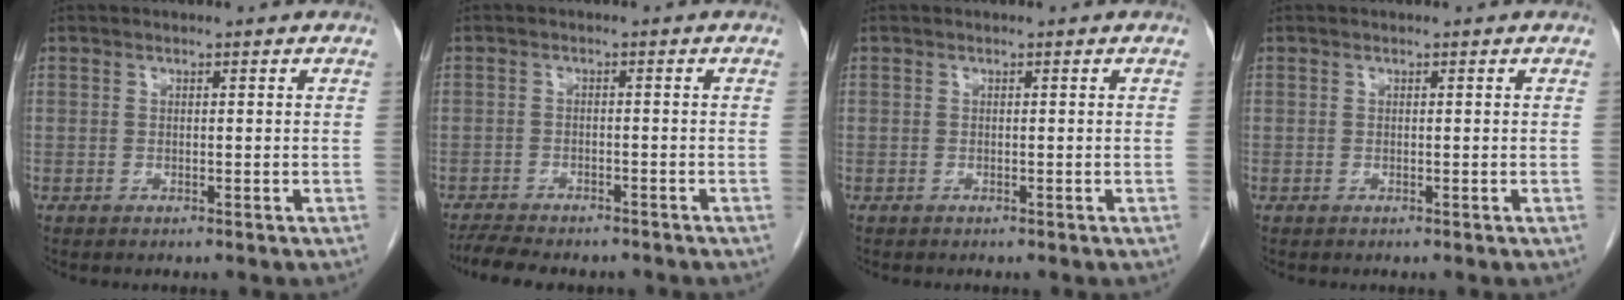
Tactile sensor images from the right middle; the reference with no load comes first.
{"total": 9.1, "force": [-7.9, 2.3, 3.7], "torque": [-0.060, -0.004, -0.114]}
{"total": 0.0}
{"total": 0.0}